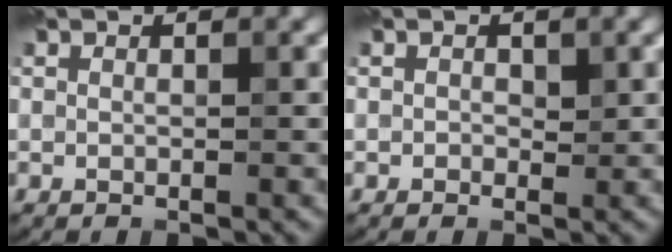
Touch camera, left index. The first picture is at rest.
{"total": 0.7, "force": [0.1, 0.6, 0.2], "torque": [0.000, 0.005, -0.001]}